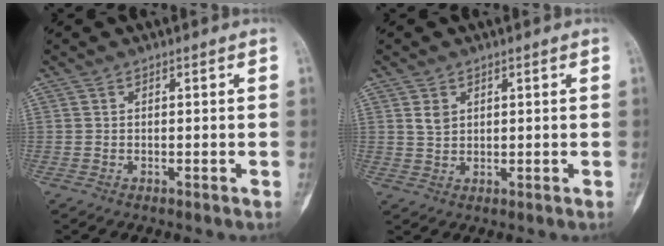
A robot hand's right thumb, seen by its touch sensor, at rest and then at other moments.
{"total": 2.4, "force": [1.0, 1.9, 1.2], "torque": [-0.013, -0.006, 0.021]}